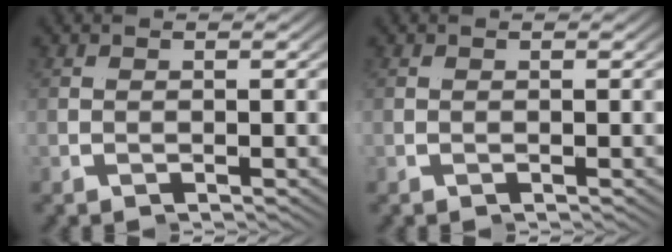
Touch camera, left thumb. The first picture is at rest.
{"total": 0.0}